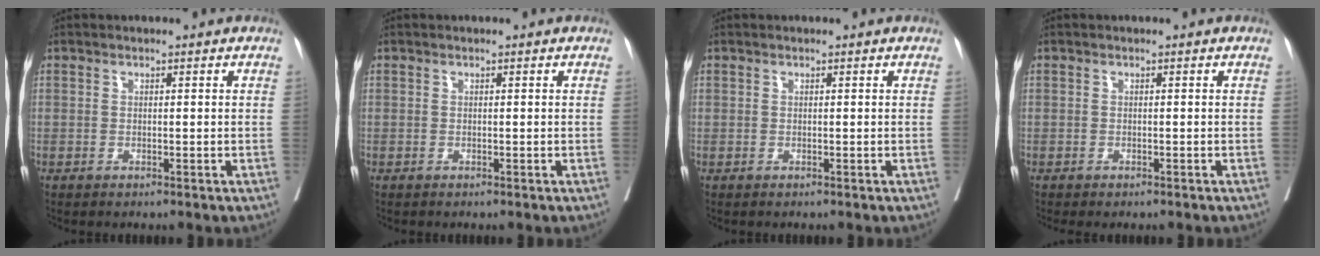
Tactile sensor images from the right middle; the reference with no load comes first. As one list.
[{"total": 0.0}, {"total": 0.0}, {"total": 1.1, "force": [-1.0, 0.5, 0.3], "torque": [-0.005, -0.001, -0.015]}]